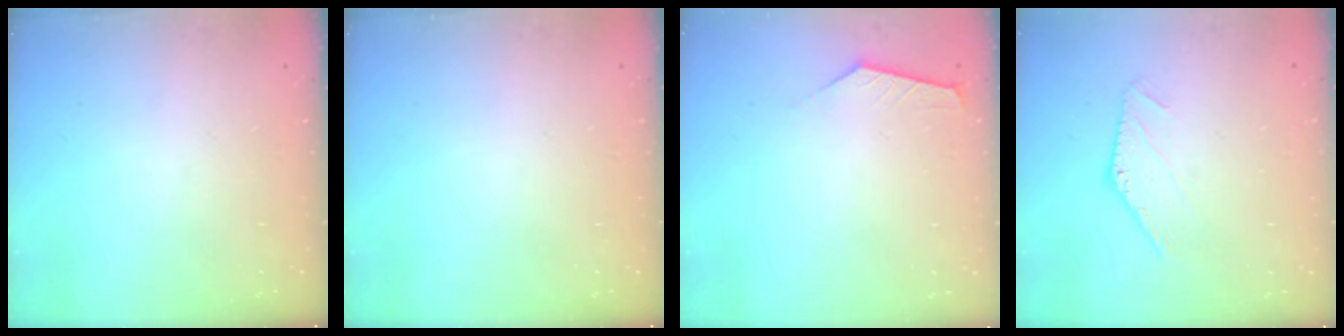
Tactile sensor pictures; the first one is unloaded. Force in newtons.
{"total": 0.0}
{"total": 2.5, "press": 2.4, "slide": 0.4}
{"total": 0.0}